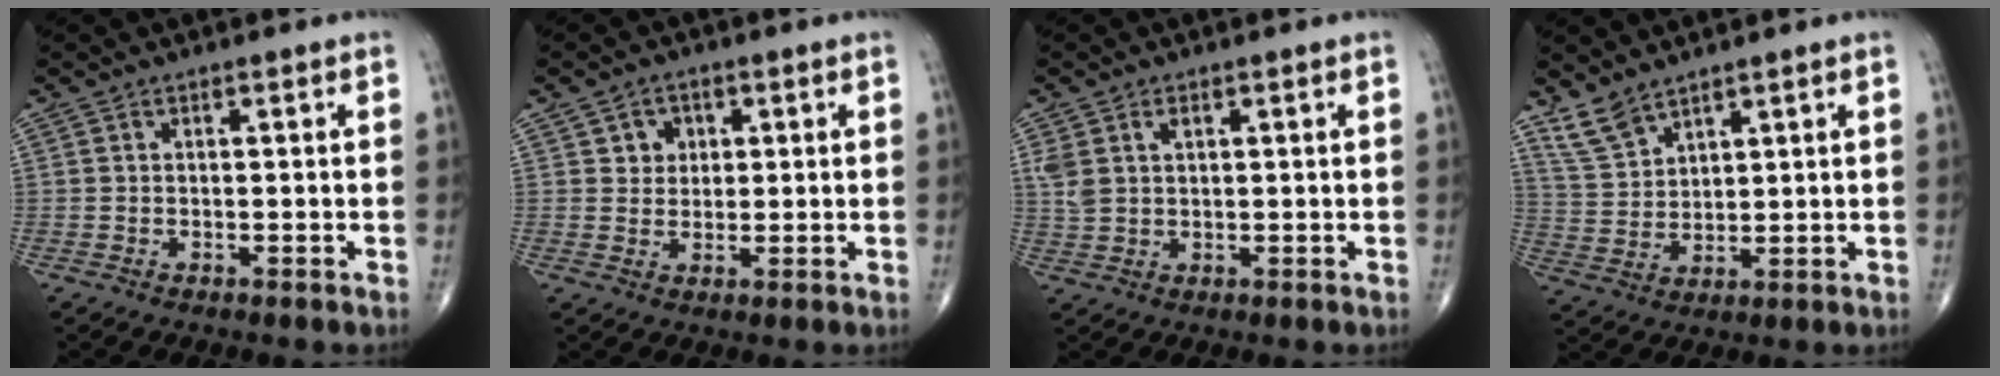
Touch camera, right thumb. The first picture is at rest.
{"total": 3.9, "force": [1.3, 3.3, 1.4], "torque": [0.000, -0.003, 0.018]}
{"total": 4.4, "force": [1.6, 2.8, 3.0], "torque": [-0.067, 0.006, 0.041]}
{"total": 6.0, "force": [4.9, 2.5, 2.3], "torque": [-0.040, -0.024, 0.111]}